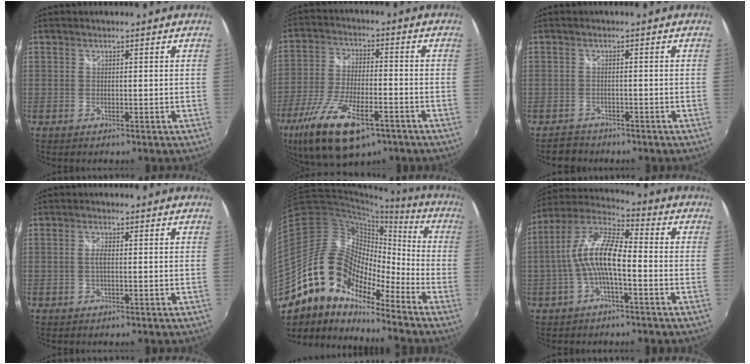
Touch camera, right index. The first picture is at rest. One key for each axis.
{"total": 17.3, "fx": -10.1, "fy": 6.7, "fz": 12.4, "tx": -0.261, "ty": -0.043, "tz": -0.180}
{"total": 3.4, "fx": -2.9, "fy": 1.8, "fz": -0.1, "tx": -0.010, "ty": 0.006, "tz": -0.049}
{"total": 1.6, "fx": -0.1, "fy": 0.3, "fz": 1.5, "tx": -0.031, "ty": 0.001, "tz": -0.005}
{"total": 16.3, "fx": -11.9, "fy": 8.0, "fz": 7.8, "tx": -0.133, "ty": 0.007, "tz": -0.239}
{"total": 11.4, "fx": -2.1, "fy": 3.2, "fz": 10.8, "tx": -0.224, "ty": 0.016, "tz": -0.042}